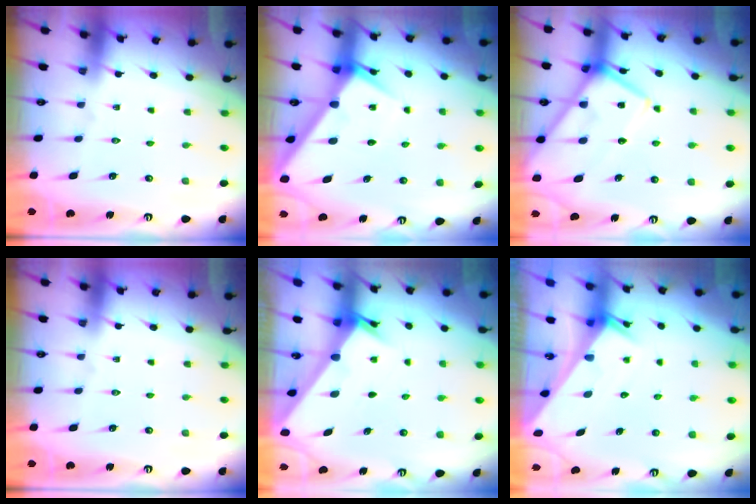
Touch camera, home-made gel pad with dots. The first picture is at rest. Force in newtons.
{"total": 6.1, "press": 6.0, "slide": 0.6}
{"total": 15.7, "press": 15.7, "slide": 1.2}
{"total": 0.0}
{"total": 3.0, "press": 3.0, "slide": 0.2}
{"total": 2.6, "press": 2.6, "slide": 0.1}